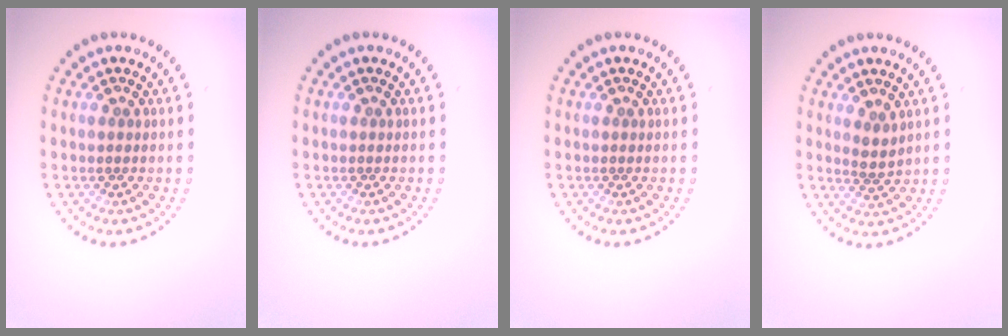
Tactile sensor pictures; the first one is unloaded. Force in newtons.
{"total": 0.0}
{"total": 0.0}
{"total": 1.5, "press": 1.2, "slide": 0.8}